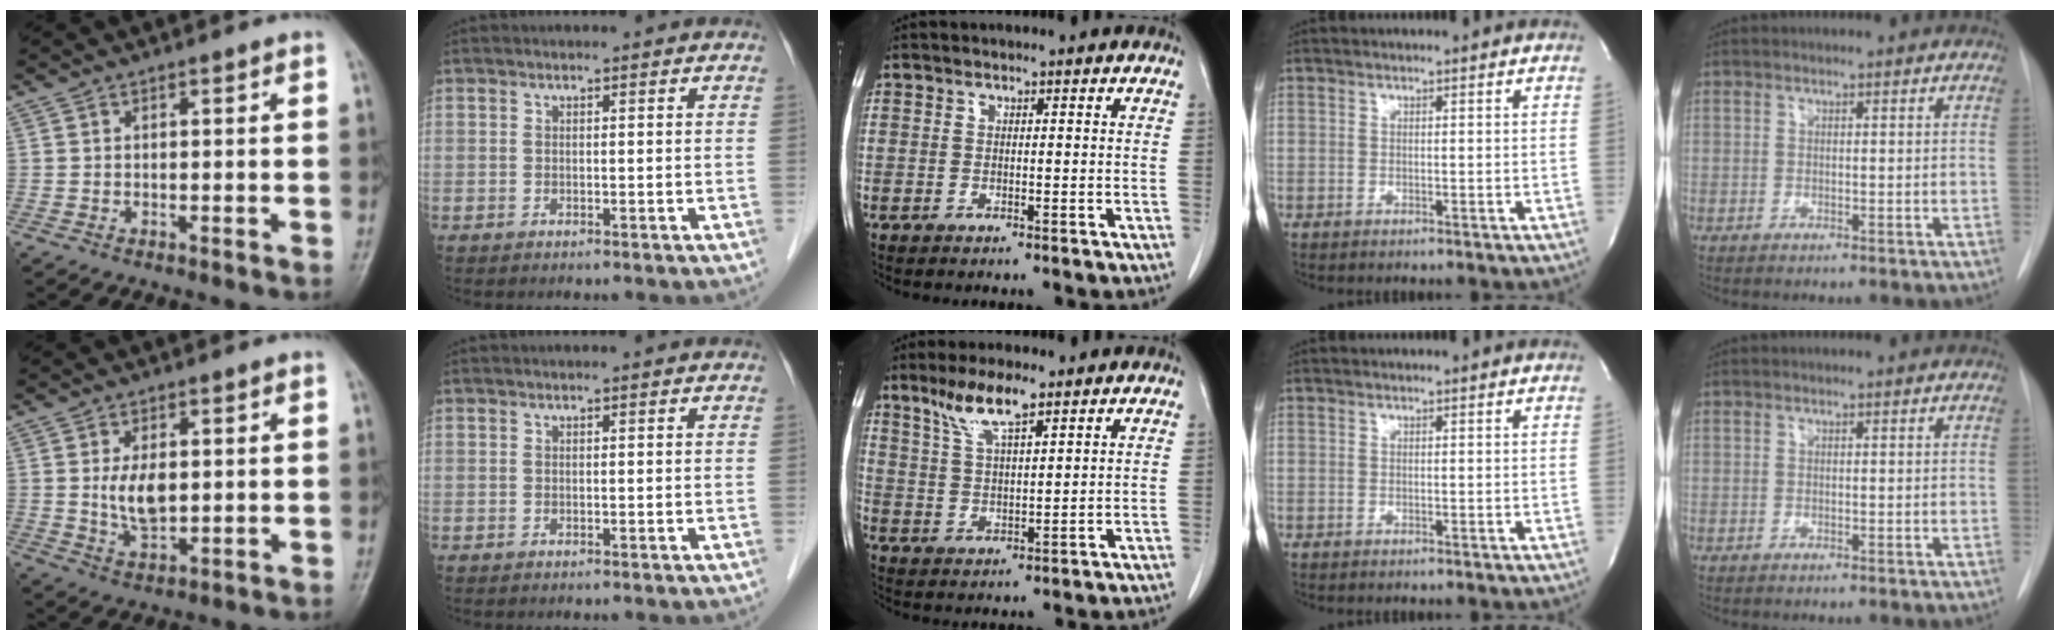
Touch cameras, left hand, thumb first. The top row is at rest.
{"thumb": {"total": 6.4, "force": [0.7, 3.5, 5.3], "torque": [-0.089, -0.011, 0.019]}, "middle": {"total": 7.1, "force": [4.9, 1.2, 5.0], "torque": [-0.106, 0.005, 0.097]}}